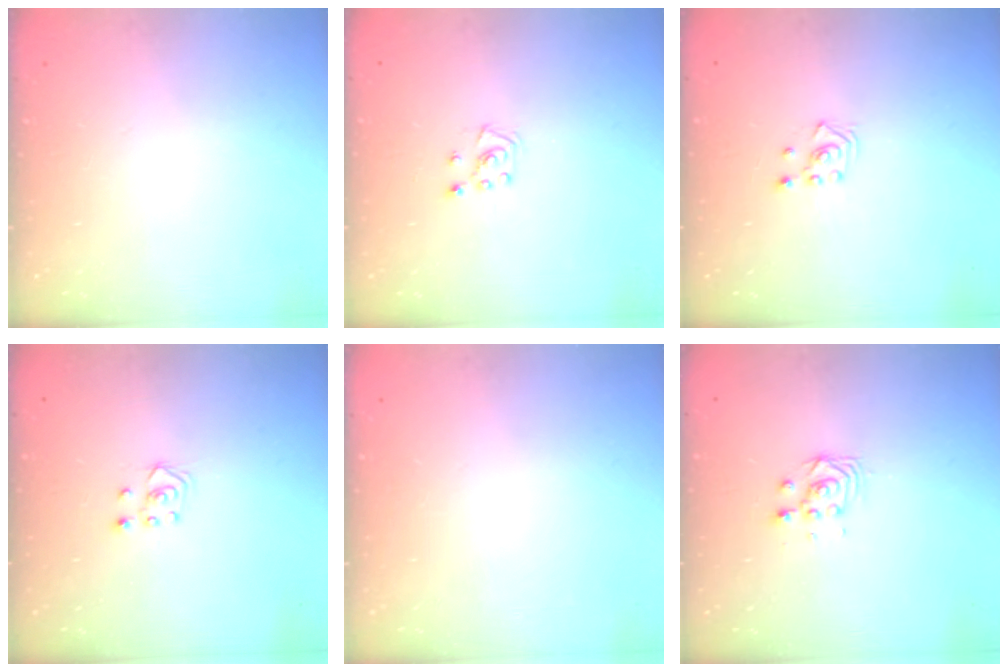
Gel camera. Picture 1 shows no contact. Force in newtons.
{"total": 5.3, "press": 5.3, "slide": 0.5}
{"total": 2.5, "press": 2.3, "slide": 1.0}
{"total": 3.6, "press": 3.6, "slide": 0.4}
{"total": 0.0}
{"total": 4.6, "press": 4.5, "slide": 0.2}